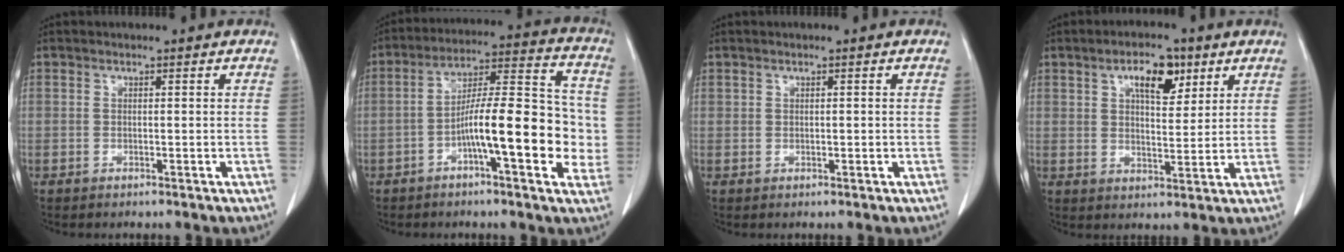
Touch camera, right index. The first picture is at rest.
{"total": 16.5, "force": [-3.4, 4.0, 15.6], "torque": [-0.238, 0.029, -0.053]}
{"total": 1.0, "force": [0.1, 0.7, 0.6], "torque": [-0.015, 0.007, 0.006]}
{"total": 8.0, "force": [3.9, 3.6, 6.0], "torque": [-0.102, 0.011, 0.067]}